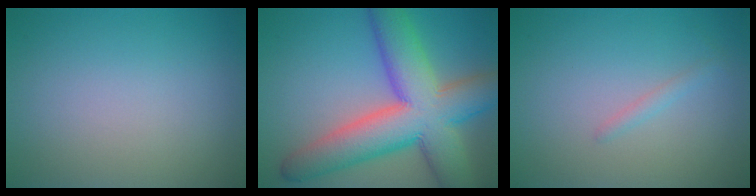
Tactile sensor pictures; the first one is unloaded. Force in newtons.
{"total": 11.9, "press": 11.9, "slide": 0.4}
{"total": 0.8, "press": 0.8, "slide": 0.1}